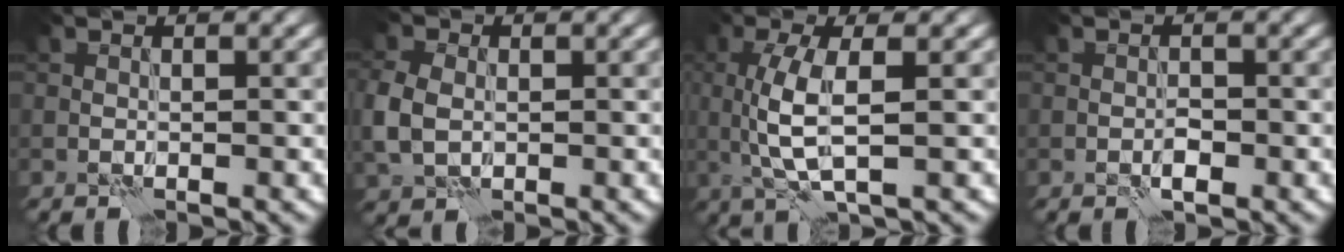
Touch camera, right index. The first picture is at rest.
{"total": 4.4, "force": [-0.5, 3.3, 2.9], "torque": [-0.081, 0.000, -0.009]}
{"total": 4.6, "force": [0.3, 1.2, 4.4], "torque": [-0.099, 0.002, 0.009]}
{"total": 1.2, "force": [-0.6, 0.5, 0.9], "torque": [-0.013, 0.002, -0.012]}